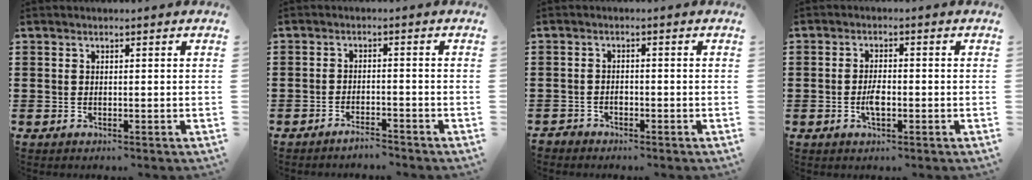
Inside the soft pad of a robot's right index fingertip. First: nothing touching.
{"total": 2.1, "force": [-2.1, 0.2, 0.4], "torque": [-0.011, 0.003, -0.041]}
{"total": 1.6, "force": [-1.4, 0.7, 0.1], "torque": [-0.008, 0.001, -0.029]}
{"total": 3.0, "force": [-0.8, 1.1, 2.7], "torque": [-0.056, -0.002, -0.017]}